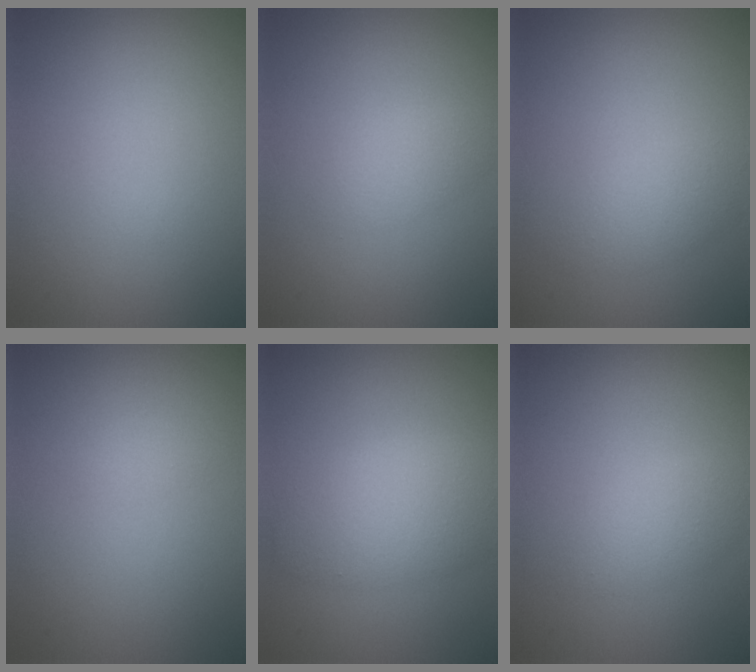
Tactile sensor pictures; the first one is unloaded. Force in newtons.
{"total": 1.5, "press": 1.5, "slide": 0.0}
{"total": 2.1, "press": 2.1, "slide": 0.1}
{"total": 2.1, "press": 2.1, "slide": 0.2}
{"total": 4.8, "press": 4.8, "slide": 0.2}
{"total": 2.1, "press": 2.1, "slide": 0.2}